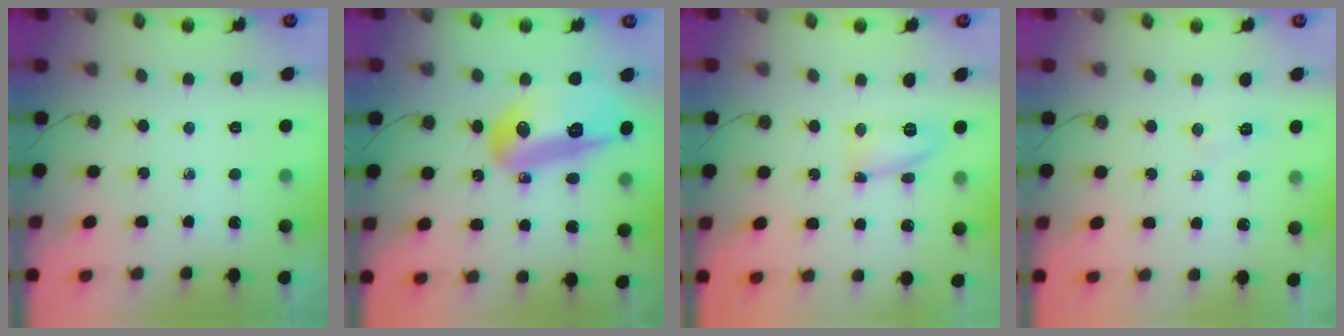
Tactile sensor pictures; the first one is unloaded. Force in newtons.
{"total": 17.7, "press": 17.0, "slide": 4.6}
{"total": 22.7, "press": 10.7, "slide": 20.0}
{"total": 8.9, "press": 4.3, "slide": 7.8}